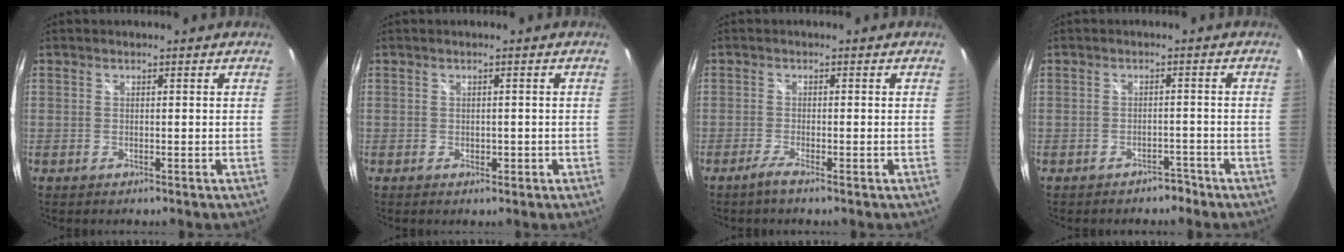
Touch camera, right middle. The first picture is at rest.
{"total": 1.2, "force": [-0.3, 1.0, 0.6], "torque": [-0.005, -0.002, -0.005]}
{"total": 2.3, "force": [-1.7, -0.1, 1.6], "torque": [-0.038, -0.006, -0.035]}
{"total": 2.7, "force": [-2.2, 1.4, 0.6], "torque": [-0.013, 0.005, -0.027]}